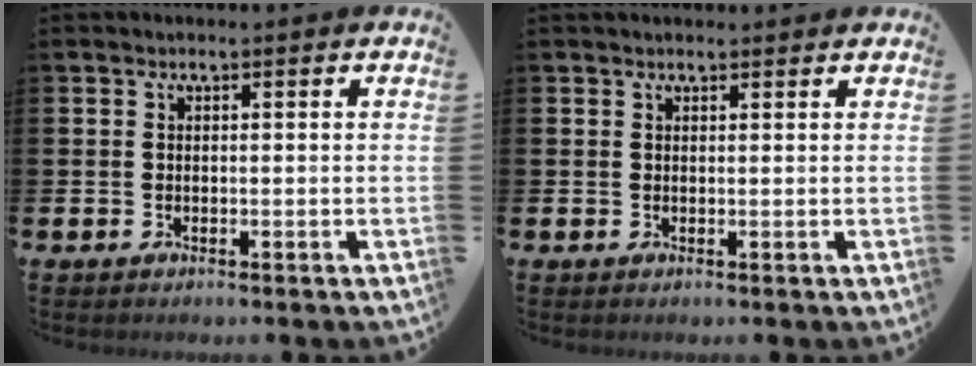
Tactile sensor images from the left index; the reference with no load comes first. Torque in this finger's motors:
{"motor_torque": [0.16, -0.85, 0.40, 0.08]}